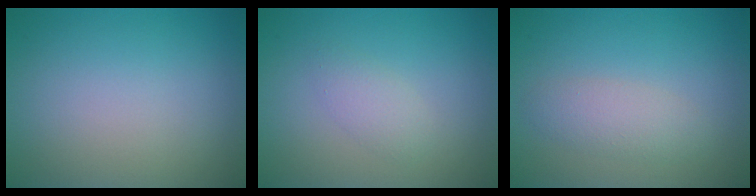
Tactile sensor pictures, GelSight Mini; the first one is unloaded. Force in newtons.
{"total": 1.6, "press": 1.6, "slide": 0.1}
{"total": 2.2, "press": 2.2, "slide": 0.1}